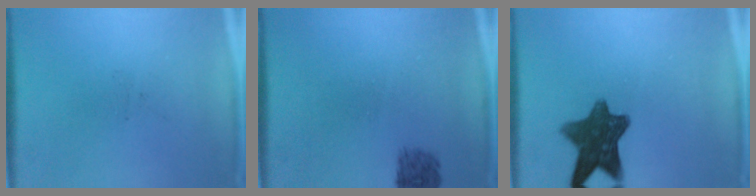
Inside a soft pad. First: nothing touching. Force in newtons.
{"total": 1.8}
{"total": 10.3}